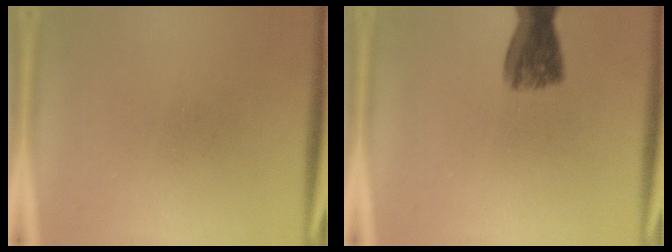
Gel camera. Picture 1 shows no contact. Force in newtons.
{"total": 6.5}